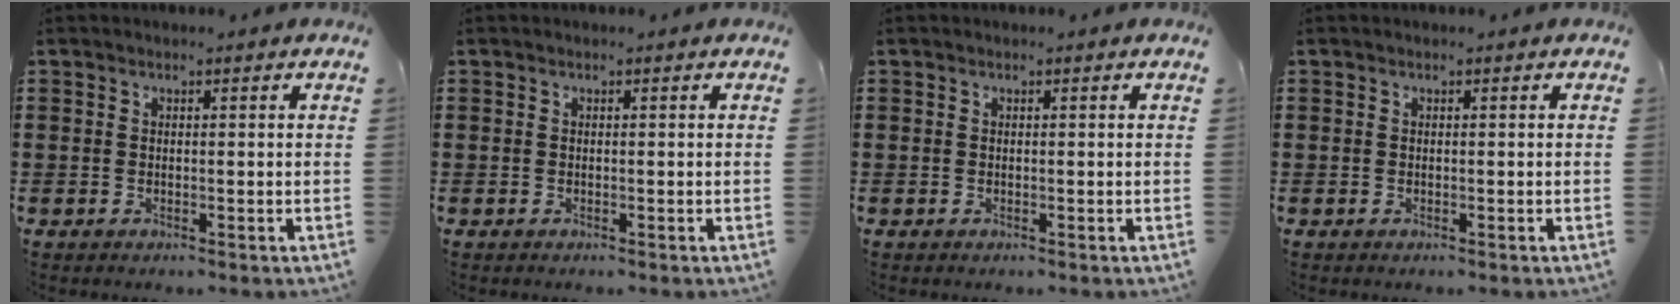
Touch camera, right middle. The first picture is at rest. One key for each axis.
{"total": 0.0}
{"total": 0.0}
{"total": 0.0}